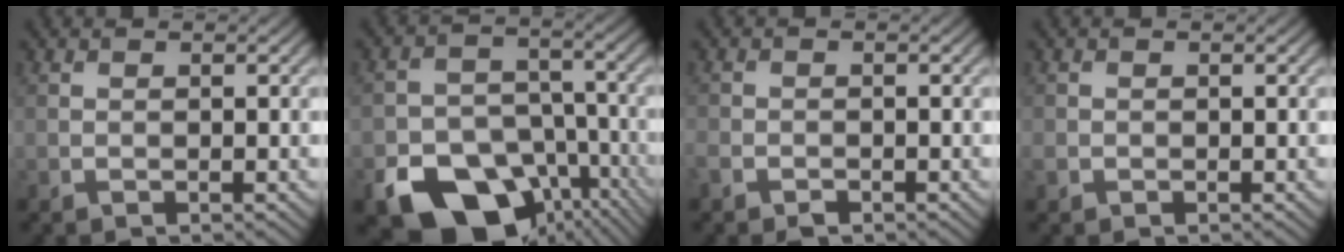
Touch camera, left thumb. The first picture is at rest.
{"total": 15.5, "force": [-9.5, 10.2, 6.9], "torque": [-0.137, -0.036, -0.140]}
{"total": 2.0, "force": [-1.5, 1.1, 0.8], "torque": [-0.017, -0.006, -0.036]}
{"total": 1.0, "force": [-0.4, 0.9, 0.3], "torque": [-0.008, -0.006, -0.011]}